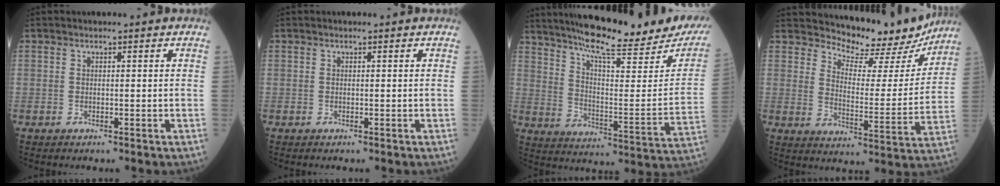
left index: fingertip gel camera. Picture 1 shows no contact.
{"total": 0.0}
{"total": 25.9, "force": [22.3, 3.1, 12.8], "torque": [-0.213, -0.057, 0.299]}
{"total": 13.6, "force": [13.0, 3.2, 2.6], "torque": [-0.041, -0.030, 0.170]}